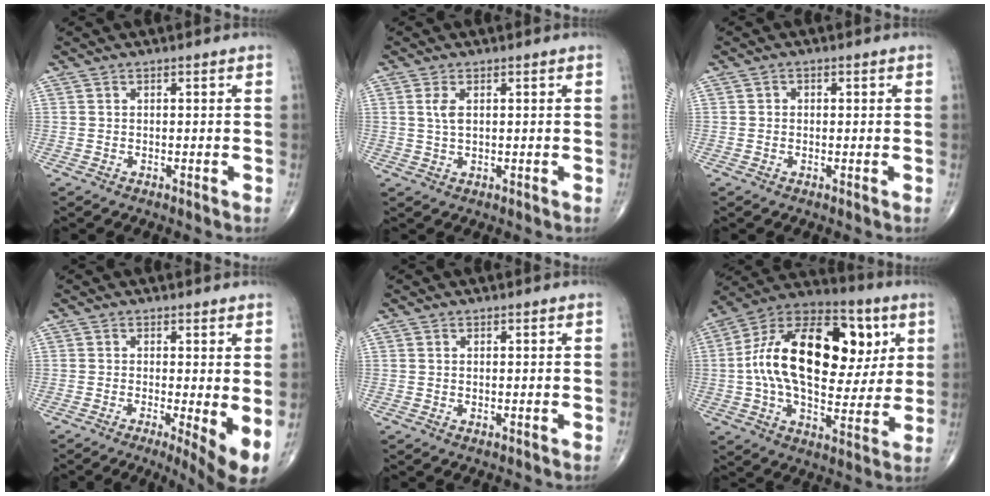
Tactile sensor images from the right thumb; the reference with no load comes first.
{"total": 2.8, "force": [0.8, 1.2, 2.4], "torque": [-0.054, 0.001, 0.019]}
{"total": 0.9, "force": [0.1, 0.8, 0.4], "torque": [0.000, 0.002, -0.002]}
{"total": 7.1, "force": [-0.7, 1.8, 6.8], "torque": [-0.106, -0.020, -0.011]}
{"total": 0.5, "force": [0.1, 0.3, 0.5], "torque": [-0.012, -0.004, 0.003]}
{"total": 27.1, "force": [5.1, 15.2, 21.8], "torque": [-0.352, 0.013, 0.075]}